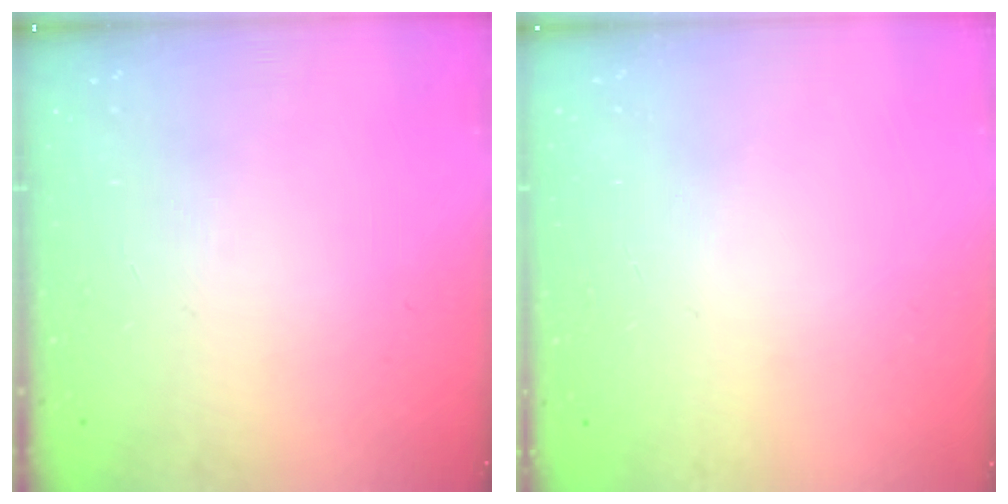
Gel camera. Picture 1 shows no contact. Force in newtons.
{"total": 0.7, "press": 0.3, "slide": 0.7}